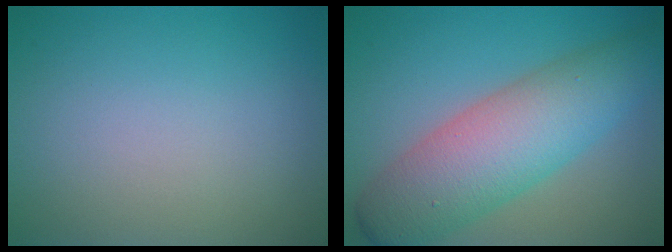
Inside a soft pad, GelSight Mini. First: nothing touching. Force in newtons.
{"total": 8.4, "press": 8.4, "slide": 0.1}